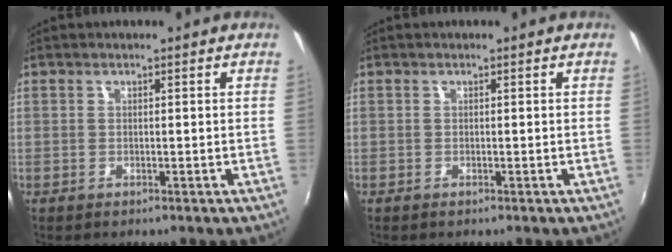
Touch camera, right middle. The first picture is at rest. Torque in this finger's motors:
{"motor_torque": [0.19, -0.11, 0.07, 0.01]}